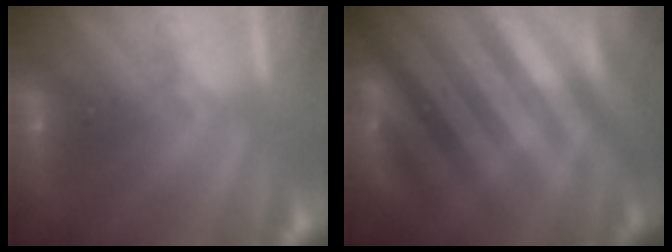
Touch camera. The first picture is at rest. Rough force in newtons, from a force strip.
{"total": 2.8}